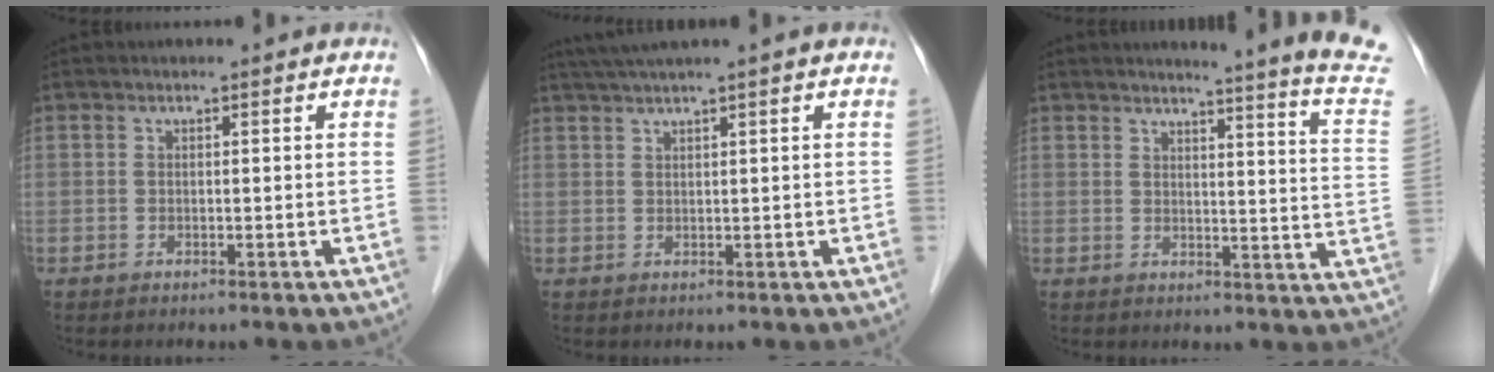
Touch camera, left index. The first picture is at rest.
{"total": 4.1, "force": [3.0, -1.1, 2.6], "torque": [-0.052, 0.022, 0.059]}
{"total": 15.3, "force": [14.1, -2.1, 5.6], "torque": [-0.075, -0.104, 0.142]}